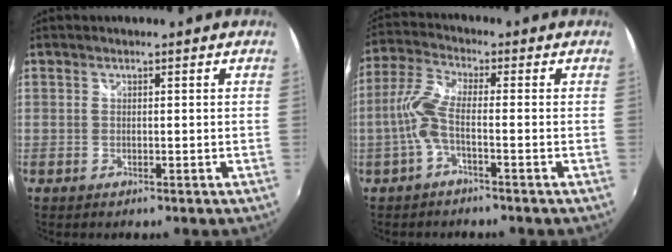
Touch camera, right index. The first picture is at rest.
{"total": 6.1, "force": [-1.9, 1.0, 5.8], "torque": [-0.139, 0.008, -0.039]}